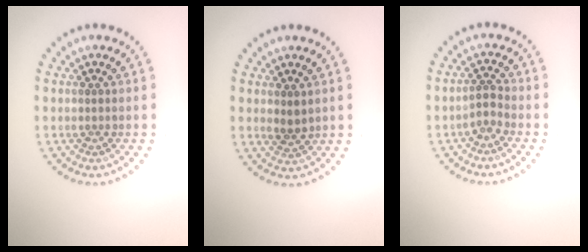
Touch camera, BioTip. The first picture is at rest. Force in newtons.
{"total": 1.3, "press": 1.2, "slide": 0.6}
{"total": 1.6, "press": 1.1, "slide": 1.1}